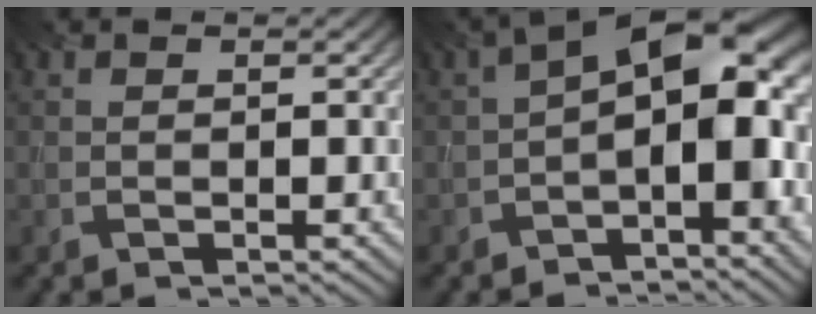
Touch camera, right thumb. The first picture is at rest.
{"total": 11.8, "force": [-0.8, 5.5, 10.4], "torque": [-0.147, 0.021, -0.026]}